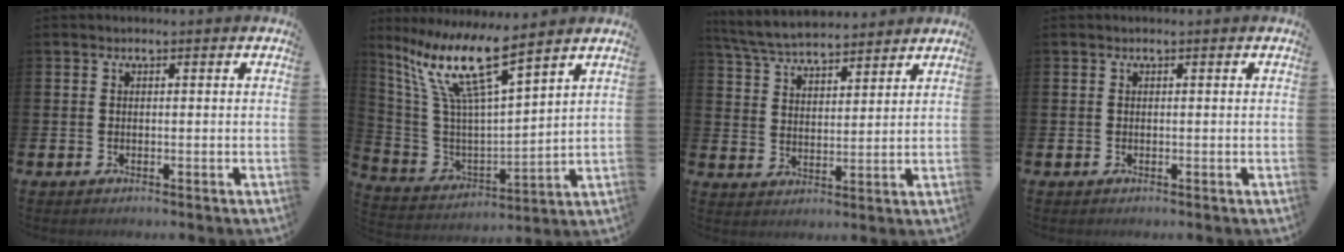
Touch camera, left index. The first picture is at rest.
{"total": 12.1, "force": [8.6, 1.8, 8.3], "torque": [-0.202, -0.045, 0.143]}
{"total": 6.1, "force": [5.8, 1.1, 1.2], "torque": [-0.049, -0.027, 0.106]}
{"total": 0.0}